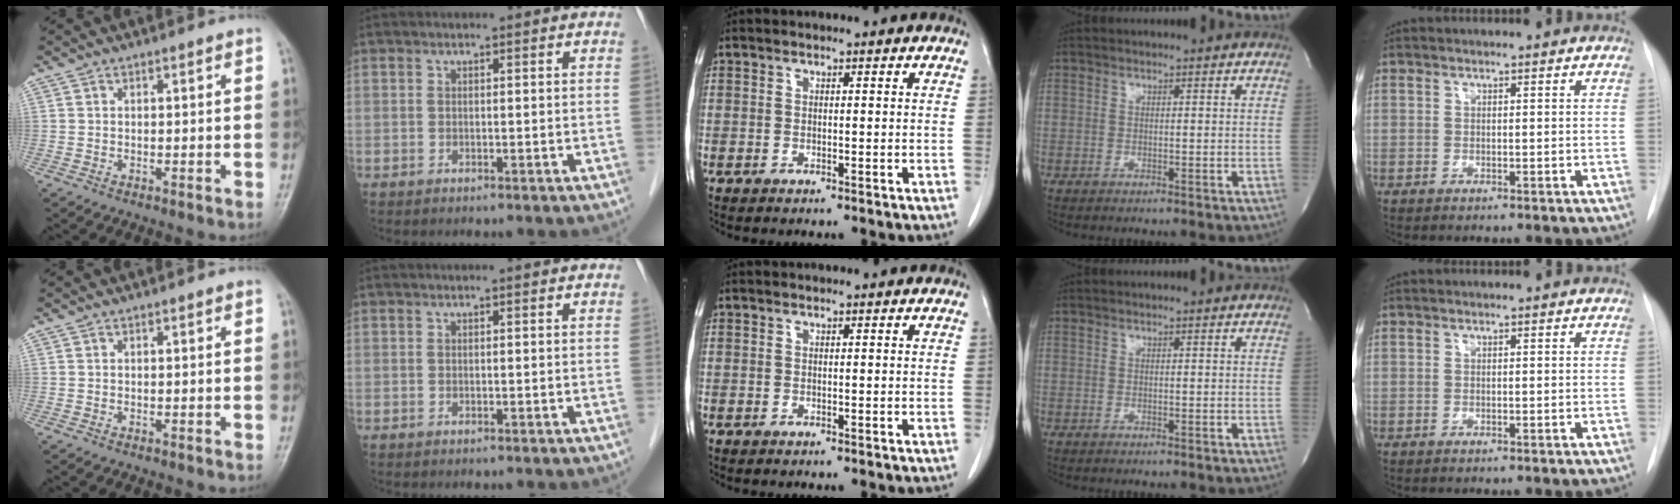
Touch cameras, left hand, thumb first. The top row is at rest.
{}